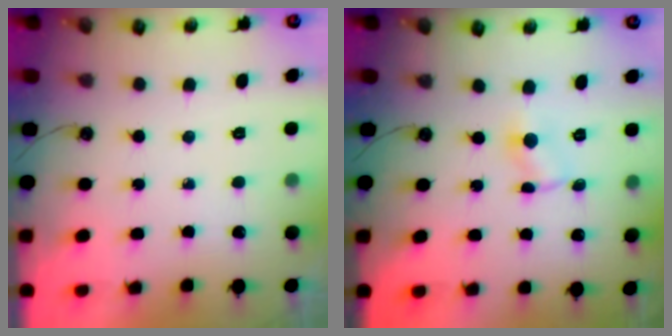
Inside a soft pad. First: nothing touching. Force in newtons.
{"total": 1.6, "press": 1.5, "slide": 0.2}